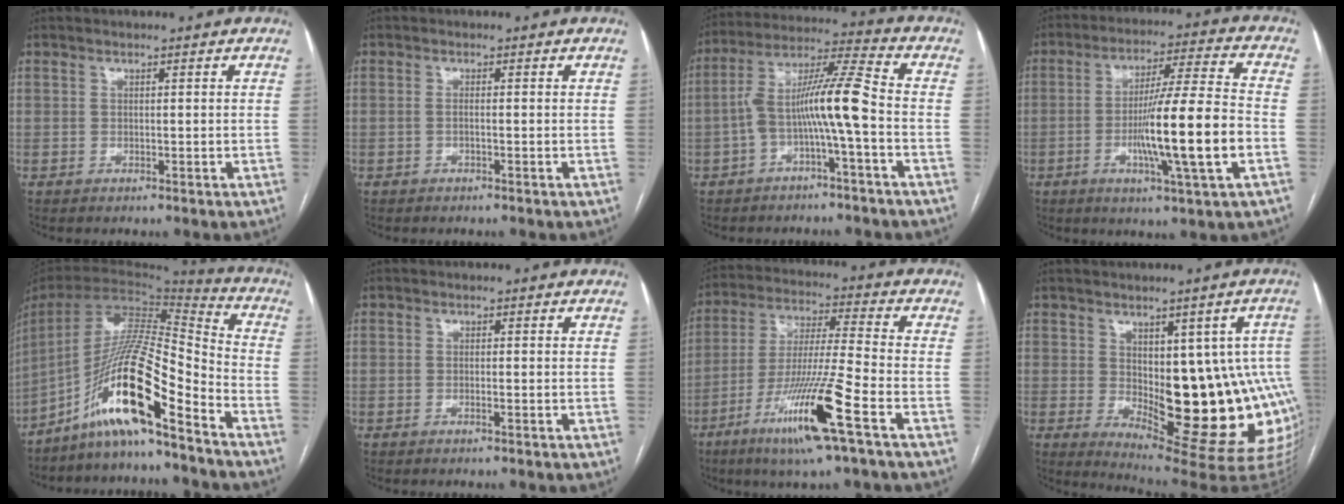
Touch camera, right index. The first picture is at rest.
{"total": 0.7, "force": [-0.2, 0.0, 0.7], "torque": [-0.011, 0.002, -0.004]}
{"total": 10.7, "force": [-2.5, 0.2, 10.4], "torque": [-0.189, 0.035, -0.049]}
{"total": 15.1, "force": [-3.6, -0.4, 14.7], "torque": [-0.254, -0.008, -0.065]}
{"total": 16.8, "force": [-10.7, 1.0, 12.9], "torque": [-0.247, 0.008, -0.196]}
{"total": 0.6, "force": [-0.3, 0.0, 0.5], "torque": [-0.013, 0.000, -0.004]}
{"total": 15.4, "force": [-7.5, -0.6, 13.5], "torque": [-0.271, -0.027, -0.138]}
{"total": 18.9, "force": [-1.6, 6.9, 17.5], "torque": [-0.152, 0.014, 0.006]}